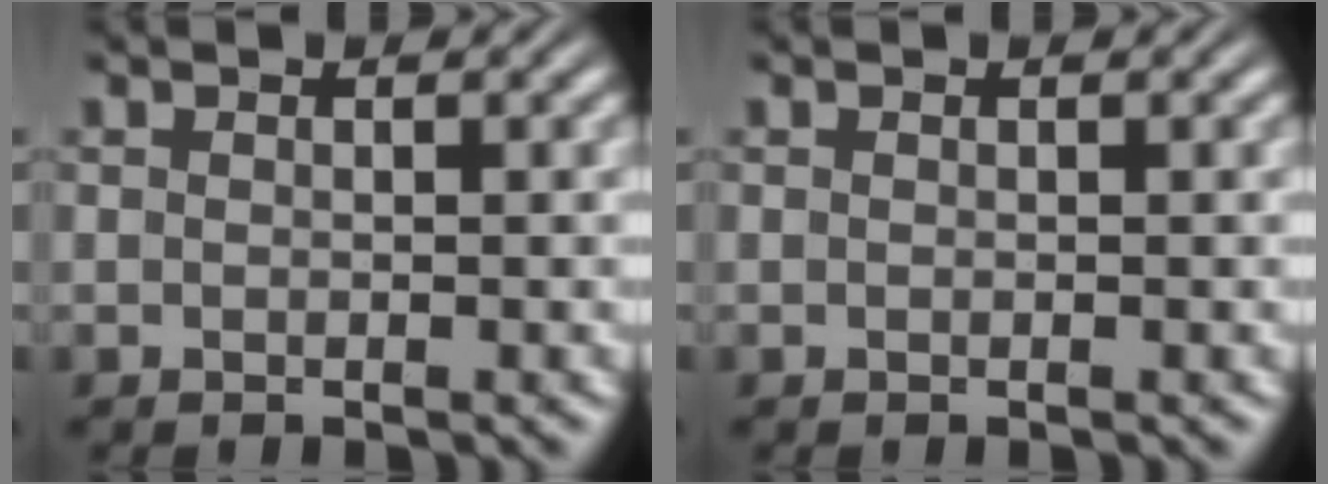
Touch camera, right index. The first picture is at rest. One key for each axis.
{"total": 0.0}